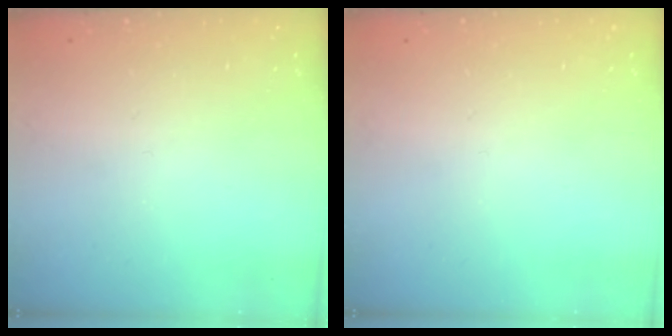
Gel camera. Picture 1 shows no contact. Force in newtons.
{"total": 0.0}